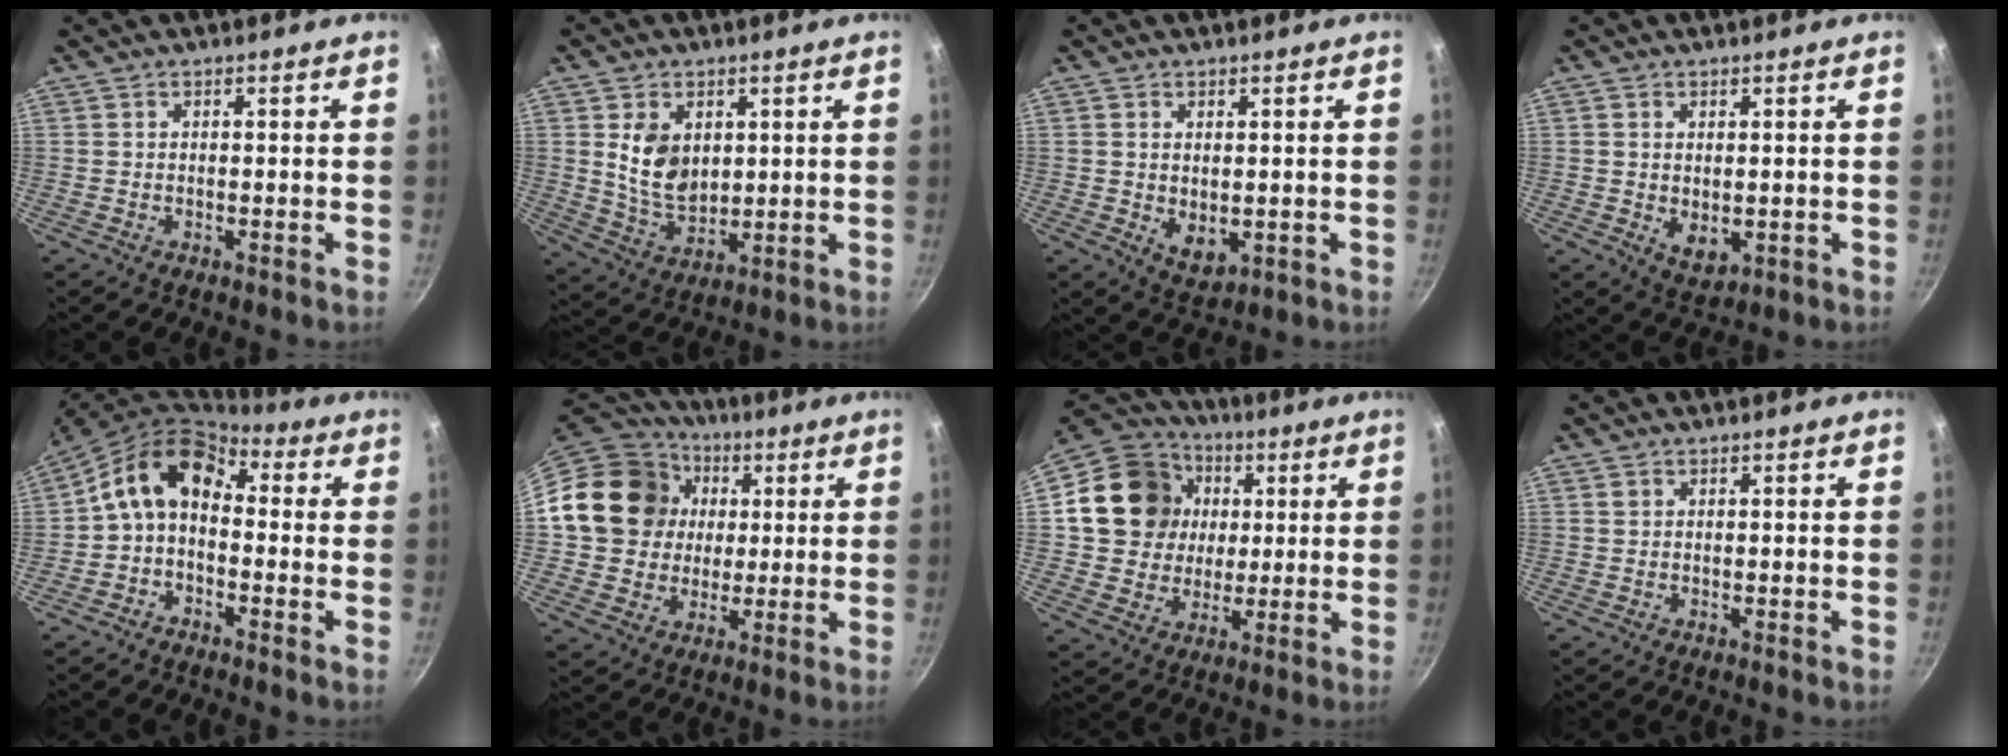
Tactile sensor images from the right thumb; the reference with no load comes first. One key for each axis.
{"total": 9.7, "fx": 2.3, "fy": 6.8, "fz": 6.6, "tx": -0.101, "ty": -0.023, "tz": 0.053}
{"total": 5.3, "fx": 0.1, "fy": 3.4, "fz": 4.0, "tx": -0.064, "ty": -0.016, "tz": 0.011}
{"total": 4.8, "fx": -0.1, "fy": 3.1, "fz": 3.7, "tx": -0.059, "ty": -0.014, "tz": 0.008}
{"total": 11.0, "fx": -0.1, "fy": 7.8, "fz": 7.8, "tx": -0.125, "ty": 0.043, "tz": -0.026}
{"total": 18.6, "fx": 3.0, "fy": 16.3, "fz": 8.3, "tx": -0.132, "ty": 0.022, "tz": 0.051}
{"total": 18.1, "fx": 3.3, "fy": 16.0, "fz": 8.0, "tx": -0.127, "ty": 0.018, "tz": 0.055}
{"total": 0.8, "fx": 0.3, "fy": 0.7, "fz": 0.3, "tx": -0.003, "ty": 0.002, "tz": 0.004}